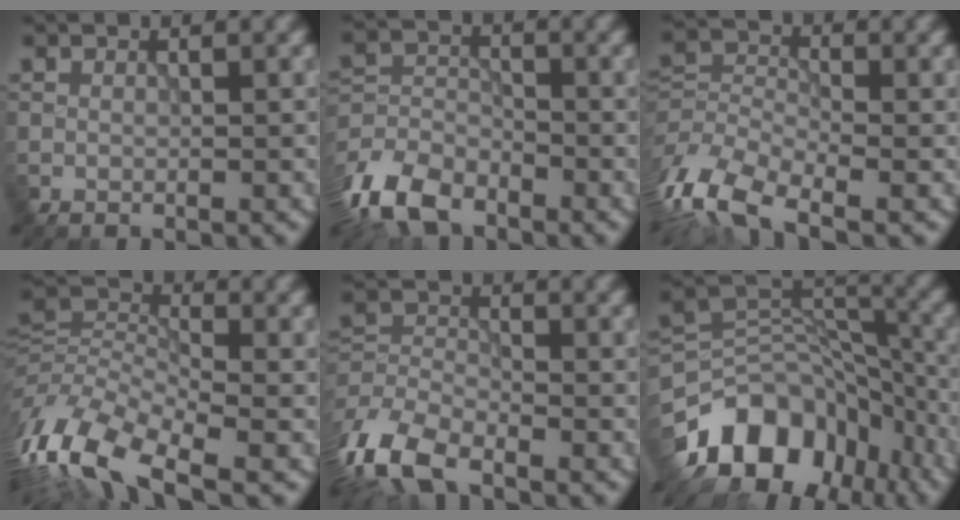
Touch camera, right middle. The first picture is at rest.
{"total": 6.6, "force": [-4.8, 3.3, 3.0], "torque": [-0.062, -0.006, -0.107]}
{"total": 8.0, "force": [-4.8, 3.8, 5.2], "torque": [-0.107, -0.007, -0.104]}
{"total": 12.2, "force": [-5.7, 5.5, 9.2], "torque": [-0.202, 0.002, -0.126]}
{"total": 6.8, "force": [-4.5, 3.1, 4.0], "torque": [-0.086, -0.008, -0.101]}
{"total": 11.4, "force": [-7.0, 7.0, 5.7], "torque": [-0.091, 0.013, -0.130]}